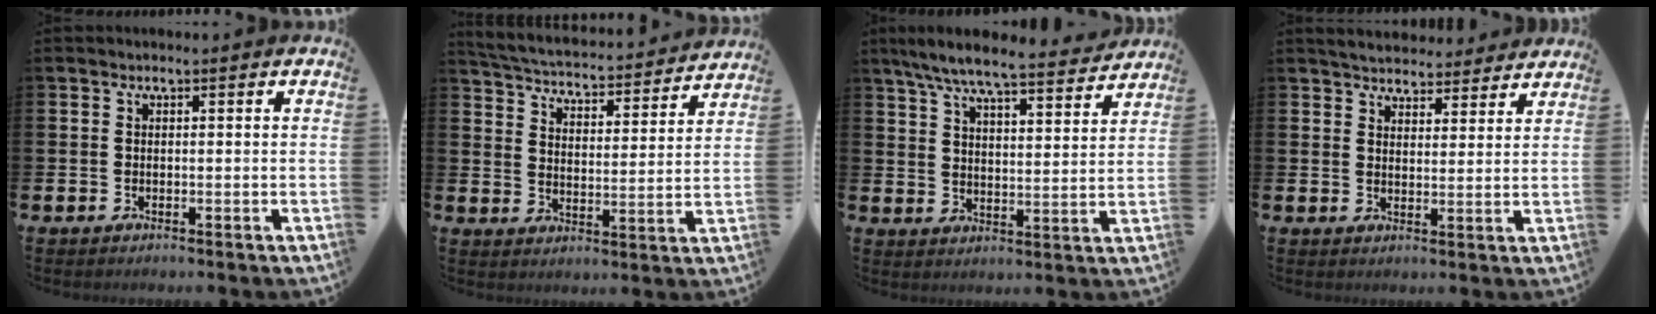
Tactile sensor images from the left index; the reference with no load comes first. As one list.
[{"total": 4.3, "force": [4.2, 0.5, 0.6], "torque": [-0.036, -0.042, 0.066]}, {"total": 8.0, "force": [7.3, 0.7, 3.0], "torque": [-0.081, -0.043, 0.127]}, {"total": 4.4, "force": [4.3, 0.9, 0.0], "torque": [-0.012, -0.026, 0.075]}]